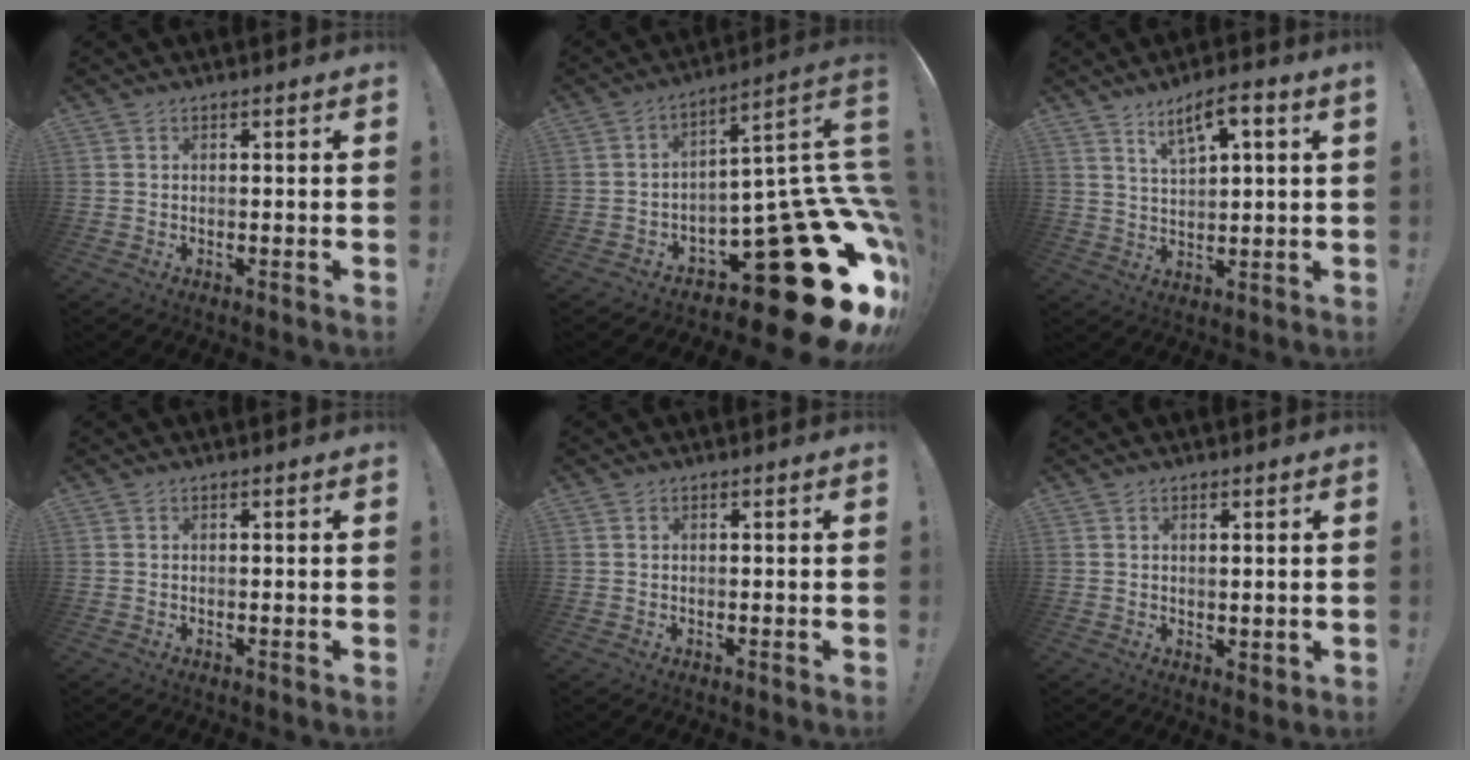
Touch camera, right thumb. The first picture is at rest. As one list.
[{"total": 26.1, "force": [-12.3, 10.1, 20.7], "torque": [-0.209, 0.037, -0.181]}, {"total": 7.0, "force": [4.3, 1.5, 5.4], "torque": [-0.087, -0.017, 0.070]}, {"total": 0.0}, {"total": 0.0}, {"total": 1.9, "force": [1.3, 0.9, 1.1], "torque": [-0.012, -0.006, 0.022]}]